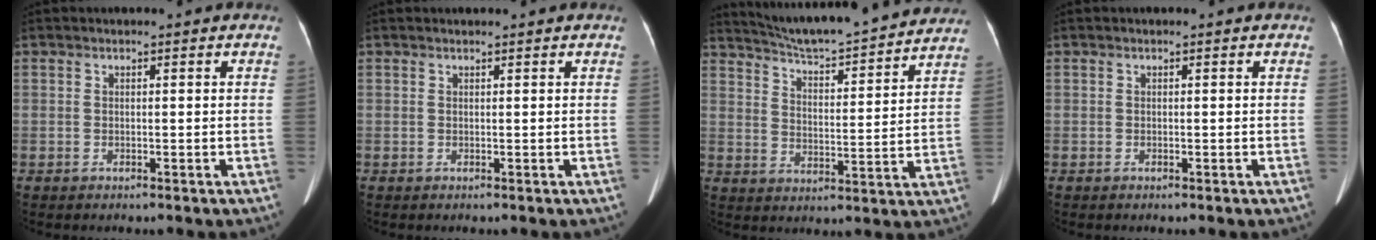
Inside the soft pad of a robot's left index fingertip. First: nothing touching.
{"total": 0.8, "force": [0.8, 0.0, 0.3], "torque": [-0.006, 0.011, 0.015]}
{"total": 20.7, "force": [19.1, 1.5, 7.8], "torque": [-0.125, -0.006, 0.265]}
{"total": 0.0}